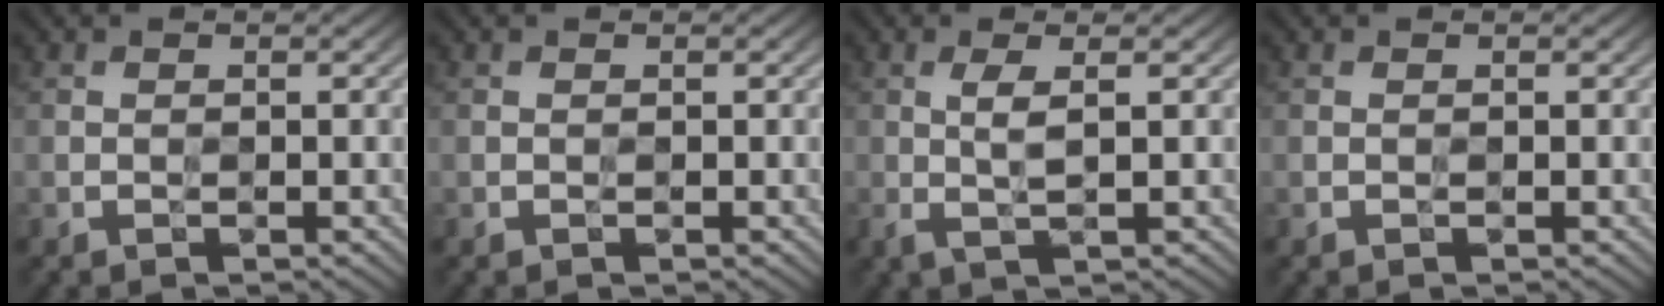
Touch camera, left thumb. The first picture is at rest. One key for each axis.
{"total": 0.0}
{"total": 2.9, "fx": 0.6, "fy": 0.4, "fz": 2.8, "tx": -0.060, "ty": 0.003, "tz": 0.011}
{"total": 0.0}